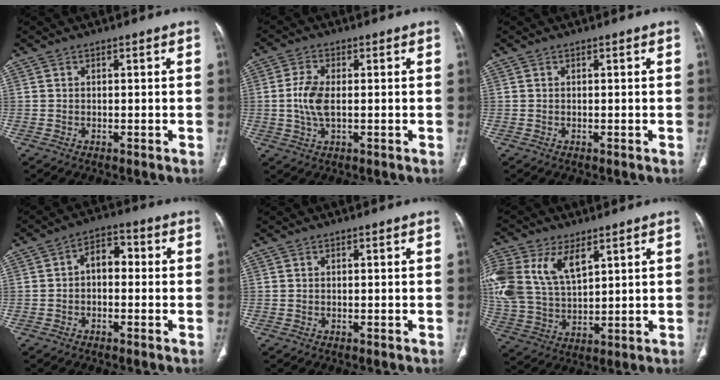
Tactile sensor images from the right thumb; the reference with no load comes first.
{"total": 5.8, "force": [0.0, 2.7, 5.1], "torque": [-0.120, 0.001, -0.001]}
{"total": 0.0}
{"total": 5.6, "force": [-0.2, 3.7, 4.2], "torque": [-0.048, 0.023, -0.015]}
{"total": 0.0}
{"total": 18.0, "force": [7.9, 10.5, 12.4], "torque": [-0.282, -0.008, 0.157]}